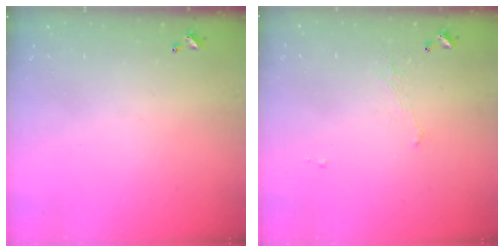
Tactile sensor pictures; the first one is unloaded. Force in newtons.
{"total": 1.1, "press": 0.8, "slide": 0.7}